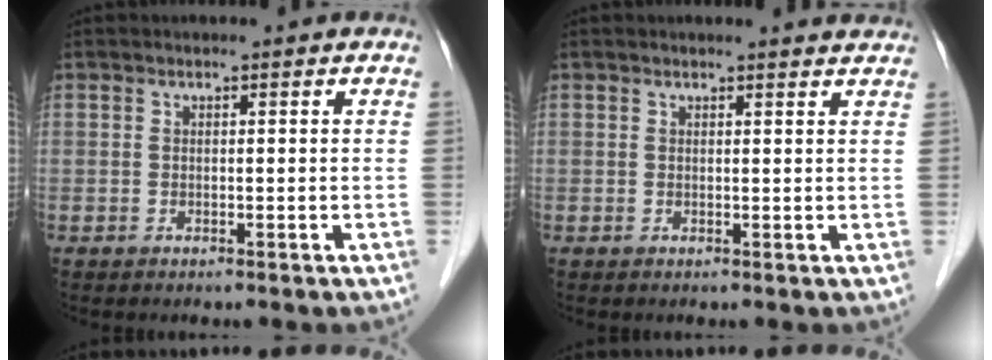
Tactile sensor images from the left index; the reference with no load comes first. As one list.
[{"total": 2.1, "force": [2.0, 0.1, 0.2], "torque": [-0.005, -0.009, 0.007]}]